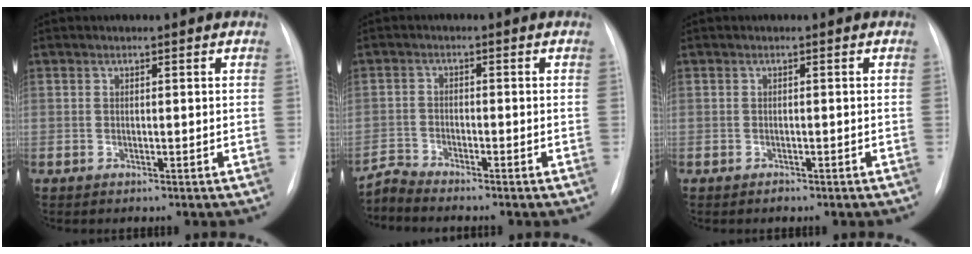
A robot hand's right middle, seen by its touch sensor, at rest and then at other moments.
{"total": 3.2, "force": [-3.0, -1.0, -0.6], "torque": [0.013, -0.015, -0.057]}
{"total": 0.6, "force": [-0.5, 0.3, 0.2], "torque": [-0.006, 0.000, -0.007]}